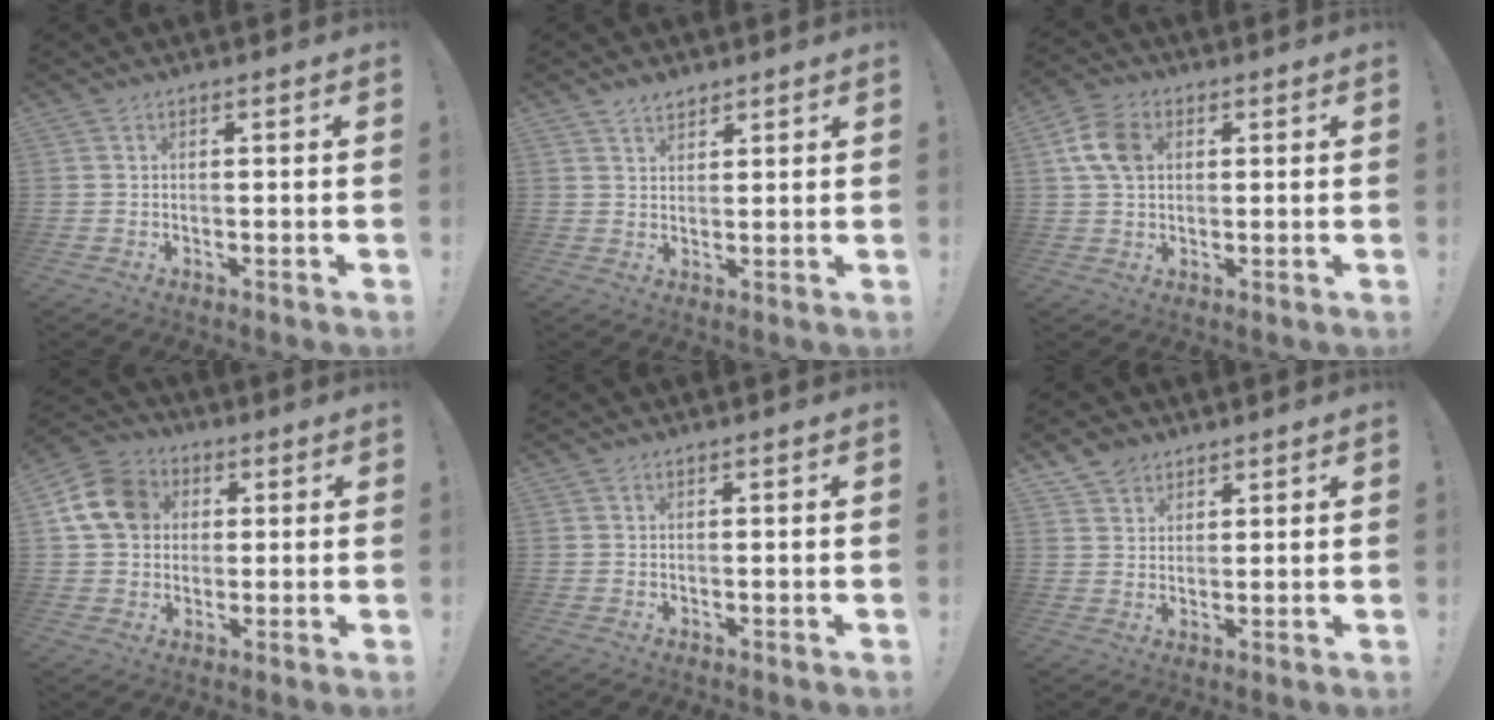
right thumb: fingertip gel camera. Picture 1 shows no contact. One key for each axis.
{"total": 3.5, "fx": 2.9, "fy": 1.7, "fz": 0.9, "tx": -0.011, "ty": -0.014, "tz": 0.054}
{"total": 9.2, "fx": 2.1, "fy": 6.7, "fz": 6.0, "tx": -0.121, "ty": 0.014, "tz": 0.045}
{"total": 13.4, "fx": 3.2, "fy": 11.0, "fz": 7.0, "tx": -0.115, "ty": 0.009, "tz": 0.068}
{"total": 0.0}
{"total": 4.7, "fx": 3.6, "fy": 3.0, "fz": 0.7, "tx": -0.007, "ty": -0.022, "tz": 0.067}